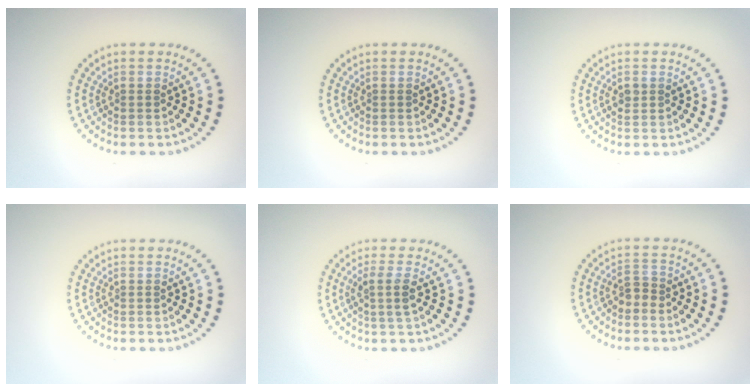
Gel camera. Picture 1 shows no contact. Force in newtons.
{"total": 0.0}
{"total": 0.9, "press": 0.9, "slide": 0.2}
{"total": 0.0}
{"total": 1.9, "press": 1.5, "slide": 1.1}
{"total": 1.3, "press": 1.0, "slide": 0.8}